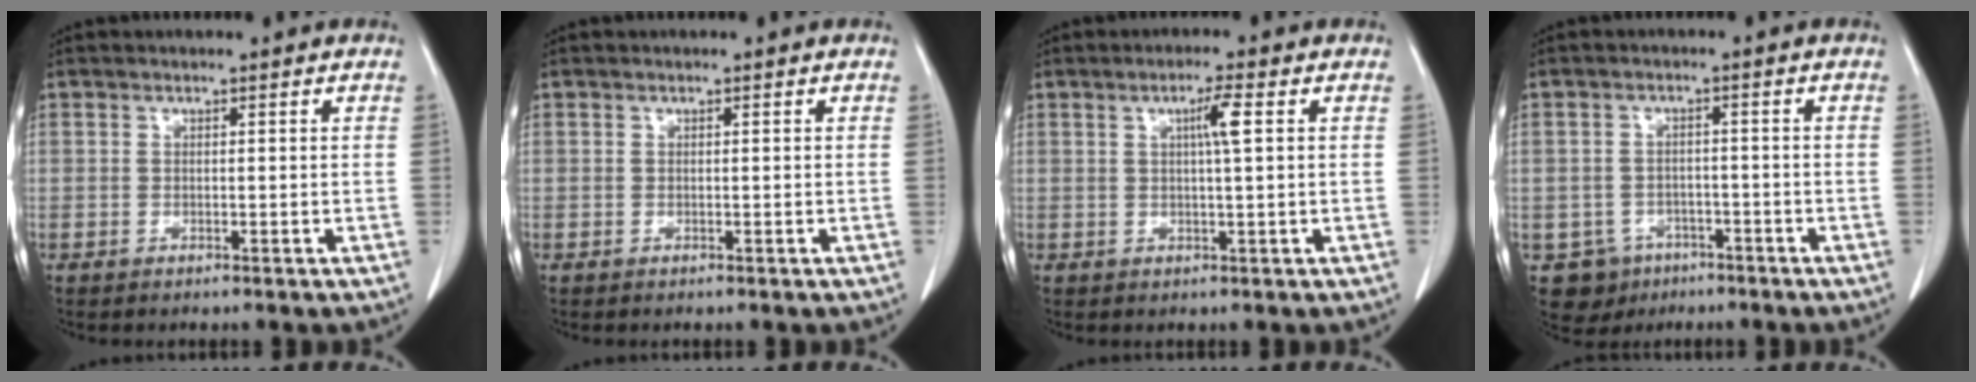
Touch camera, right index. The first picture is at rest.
{"total": 0.0}
{"total": 3.4, "force": [0.9, -0.3, 3.3], "torque": [-0.057, 0.002, 0.014]}
{"total": 5.7, "force": [-3.1, 4.7, 0.5], "torque": [-0.006, 0.009, -0.041]}